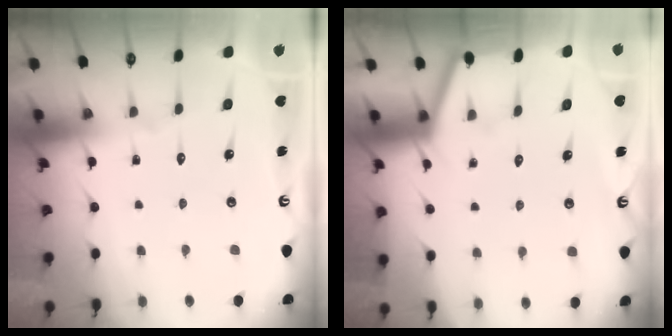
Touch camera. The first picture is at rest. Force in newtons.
{"total": 1.5, "press": 1.4, "slide": 0.2}